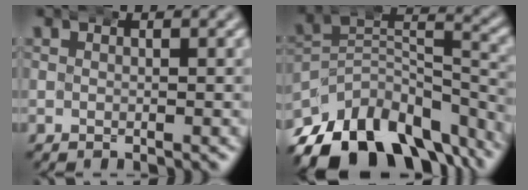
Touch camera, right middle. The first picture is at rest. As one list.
[{"total": 16.3, "force": [-10.9, 9.0, 8.2], "torque": [-0.150, -0.049, -0.155]}]